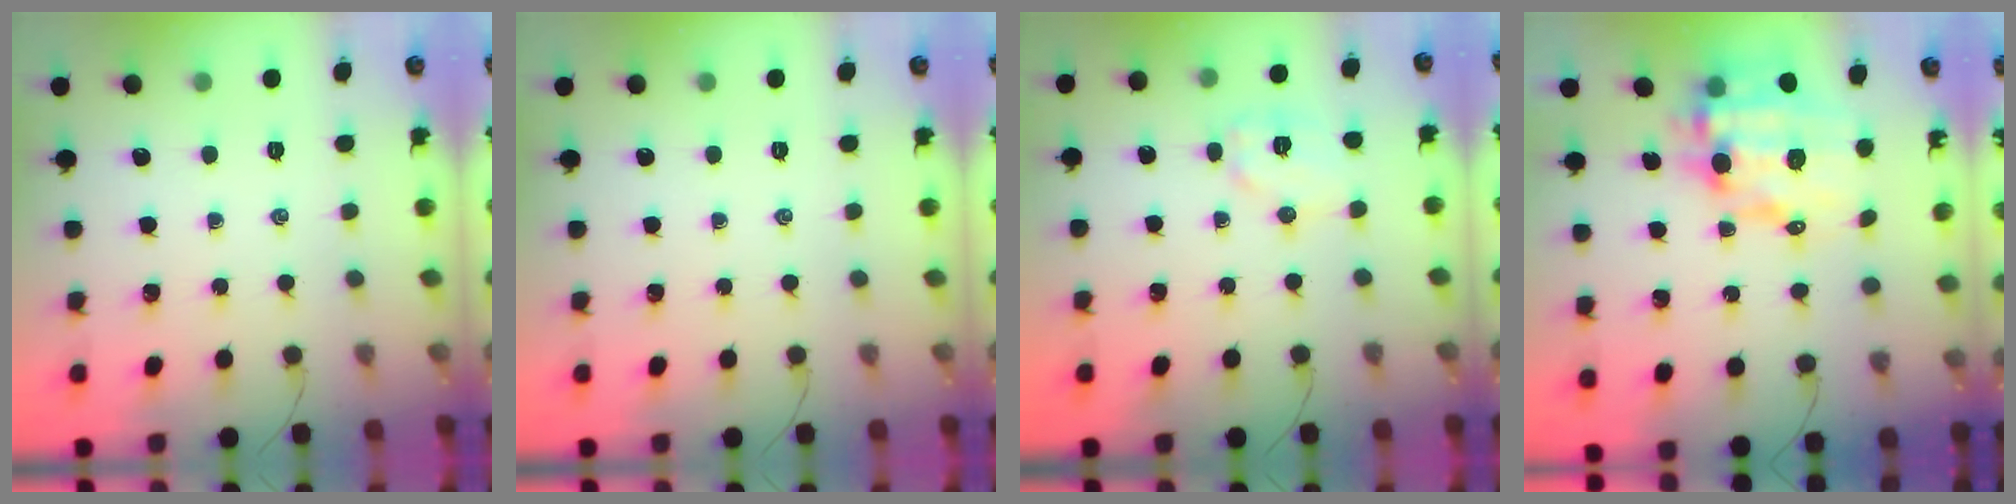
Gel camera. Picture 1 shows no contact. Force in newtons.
{"total": 0.0}
{"total": 7.9, "press": 7.9, "slide": 0.5}
{"total": 12.4, "press": 11.9, "slide": 3.5}